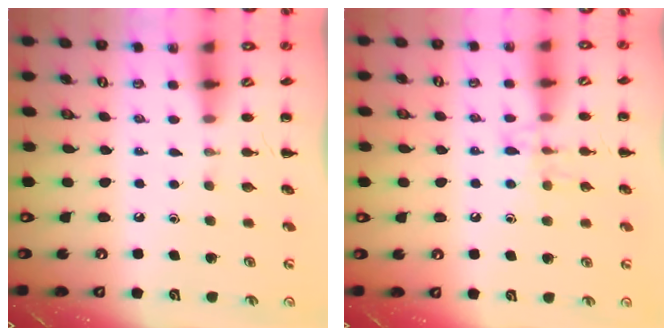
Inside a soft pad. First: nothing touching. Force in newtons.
{"total": 8.7, "press": 8.6, "slide": 1.2}